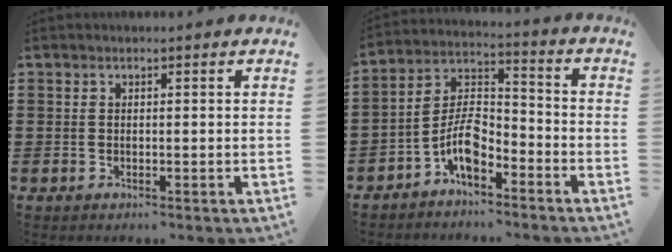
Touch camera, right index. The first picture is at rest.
{"total": 7.4, "force": [-4.6, 3.2, 4.8], "torque": [-0.111, 0.002, -0.093]}